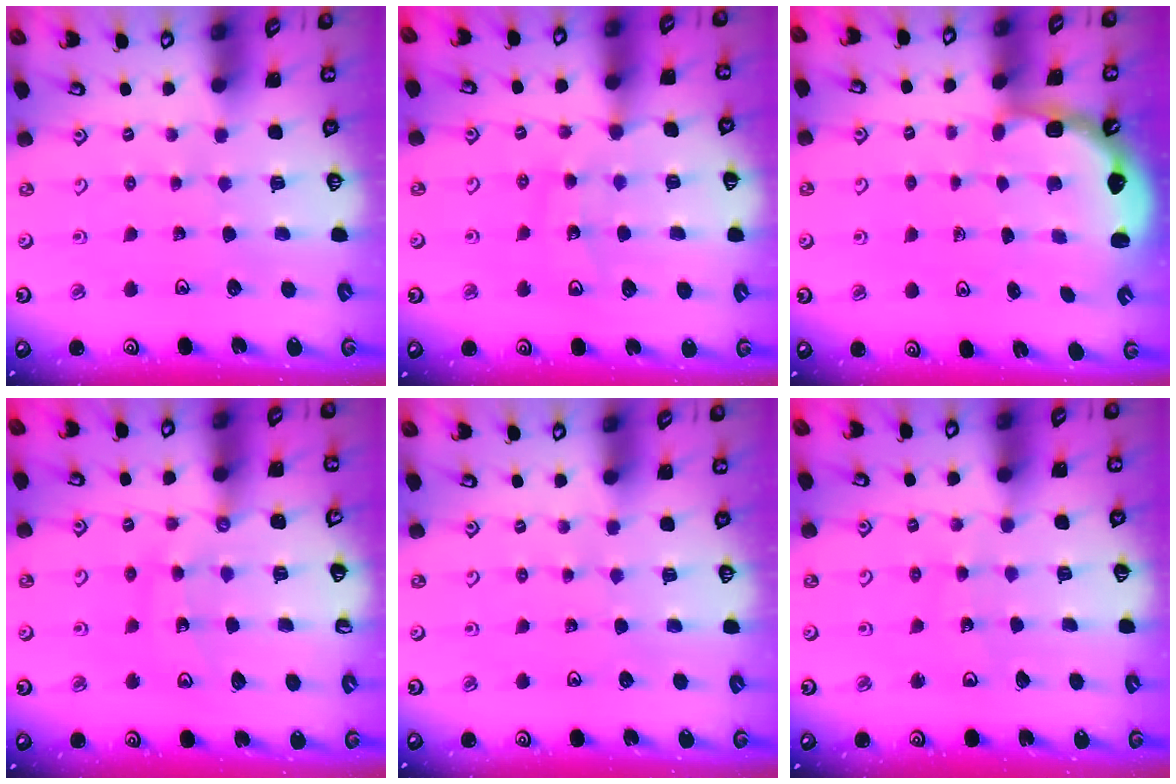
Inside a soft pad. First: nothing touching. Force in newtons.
{"total": 12.7, "press": 12.2, "slide": 3.7}
{"total": 2.4, "press": 2.1, "slide": 1.3}
{"total": 11.9, "press": 11.8, "slide": 1.5}
{"total": 0.0}
{"total": 3.4, "press": 3.4, "slide": 0.2}